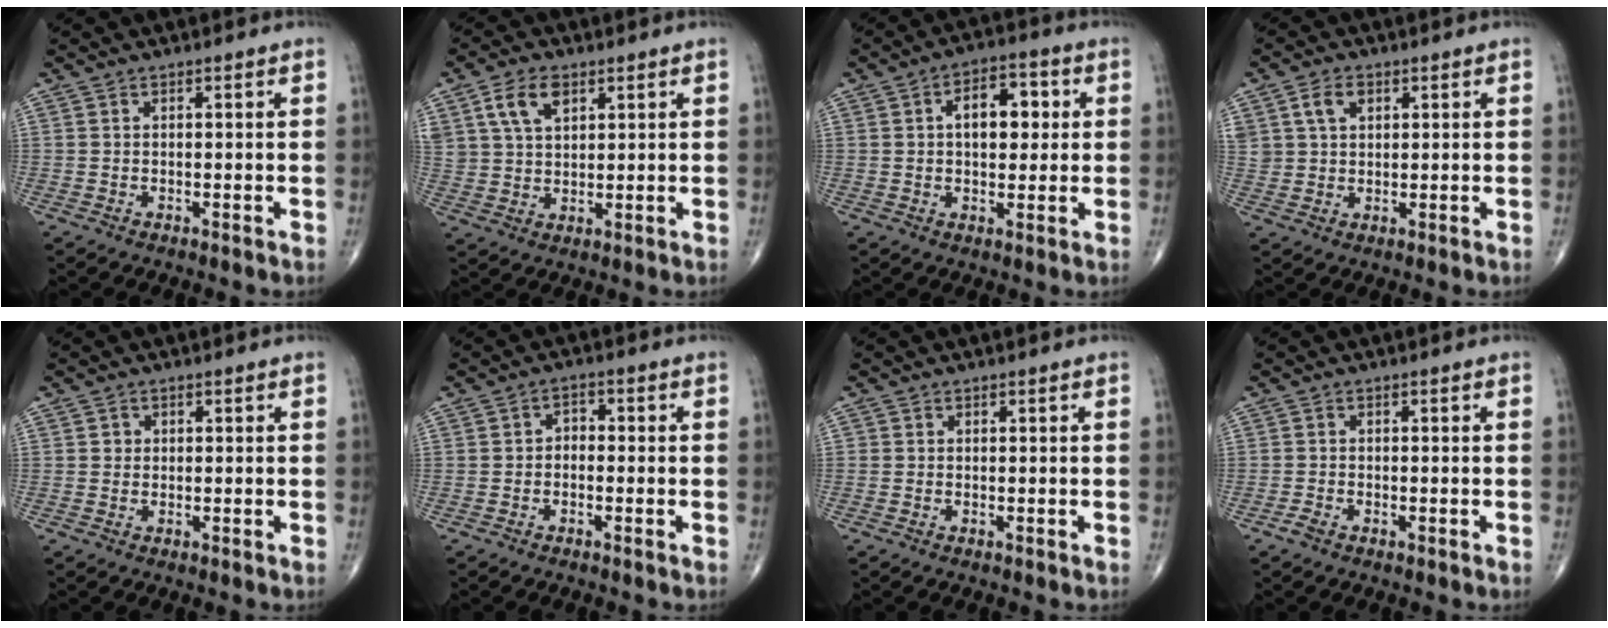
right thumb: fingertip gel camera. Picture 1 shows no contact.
{"total": 7.7, "force": [3.8, 4.6, 4.9], "torque": [-0.084, -0.007, 0.076]}
{"total": 9.2, "force": [1.7, 5.3, 7.2], "torque": [-0.081, 0.012, 0.024]}
{"total": 5.1, "force": [2.2, 3.6, 2.9], "torque": [-0.043, -0.003, 0.045]}
{"total": 1.0, "force": [0.1, 1.0, 0.2], "torque": [0.003, 0.002, 0.001]}
{"total": 2.2, "force": [-0.6, 1.6, 1.4], "torque": [-0.010, 0.014, -0.019]}
{"total": 0.0}
{"total": 1.4, "force": [-1.0, 0.6, 0.7], "torque": [-0.022, 0.001, -0.021]}